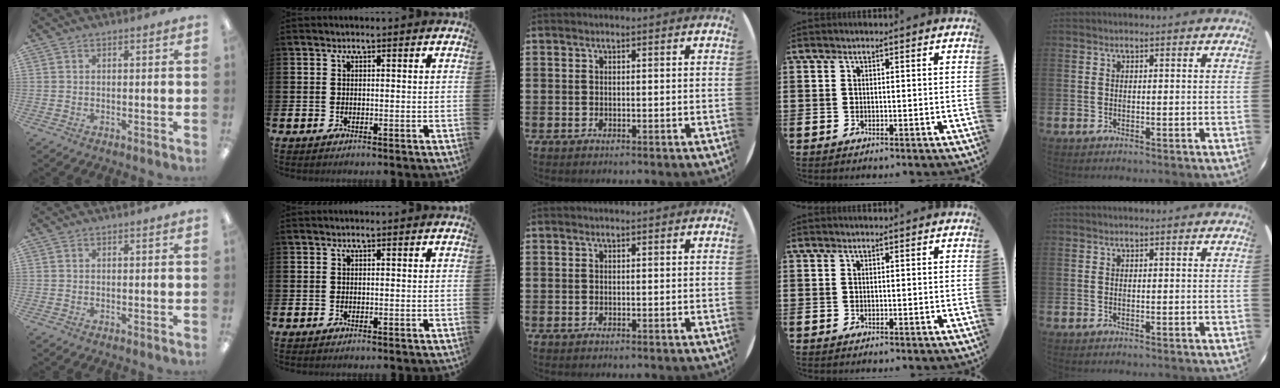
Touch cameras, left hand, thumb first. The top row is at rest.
{}